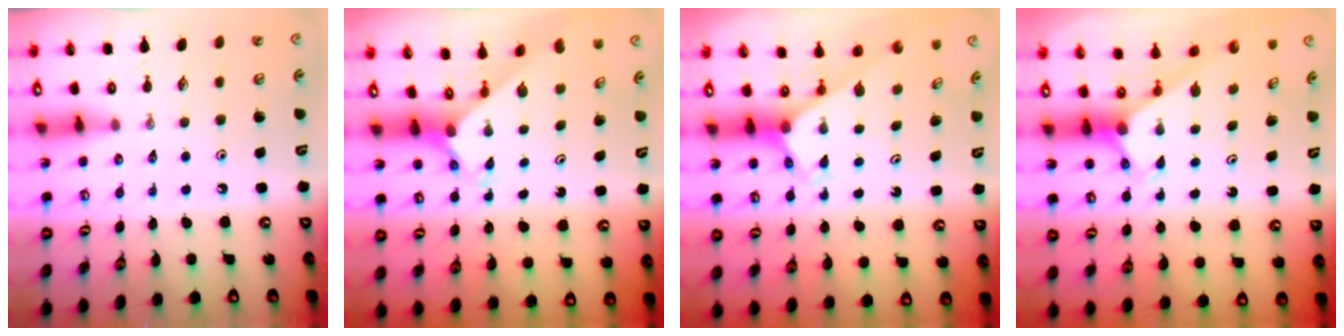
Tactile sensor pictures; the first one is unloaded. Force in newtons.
{"total": 2.4, "press": 2.3, "slide": 0.2}
{"total": 2.6, "press": 2.6, "slide": 0.1}
{"total": 2.7, "press": 2.7, "slide": 0.0}